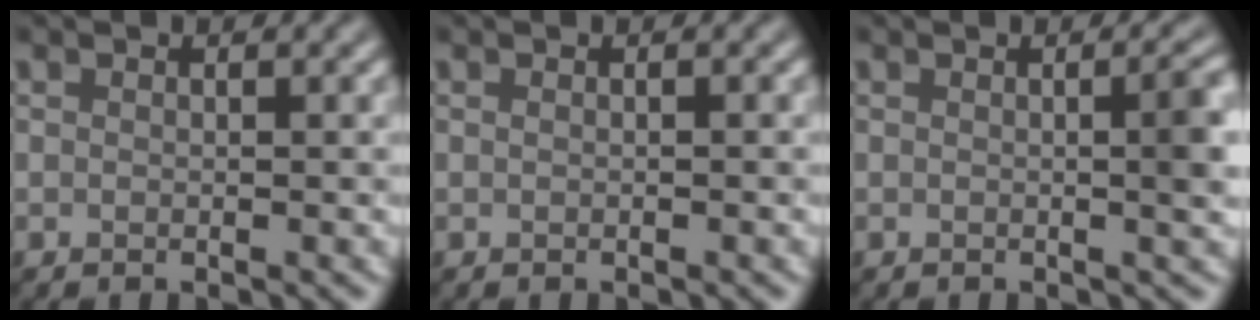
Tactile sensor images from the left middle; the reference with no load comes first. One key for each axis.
{"total": 0.0}
{"total": 3.2, "fx": 0.1, "fy": 0.8, "fz": 3.1, "tx": -0.034, "ty": 0.006, "tz": -0.004}